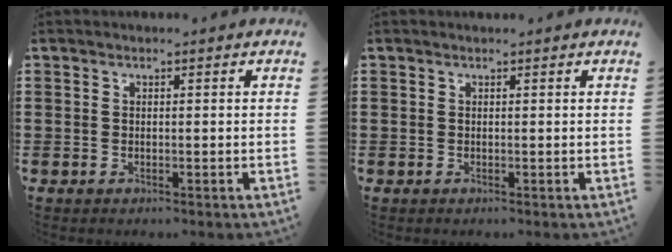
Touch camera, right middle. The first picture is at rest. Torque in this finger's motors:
{"motor_torque": [-0.05, -0.07, -0.01, 0.01]}